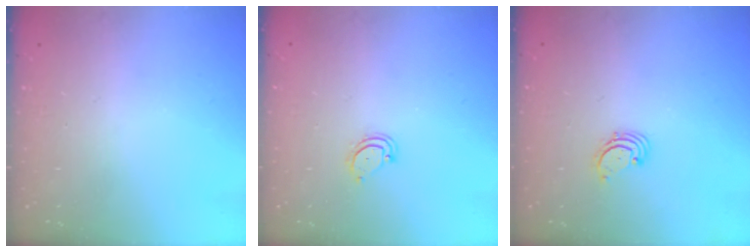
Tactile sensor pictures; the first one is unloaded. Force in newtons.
{"total": 3.5, "press": 3.5, "slide": 0.3}
{"total": 1.7, "press": 1.7, "slide": 0.2}